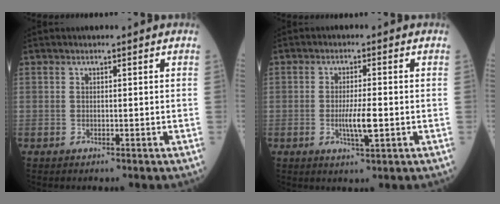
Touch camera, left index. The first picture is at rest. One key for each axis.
{"total": 4.4, "fx": -1.0, "fy": 0.4, "fz": 4.2, "tx": -0.083, "ty": -0.006, "tz": -0.016}